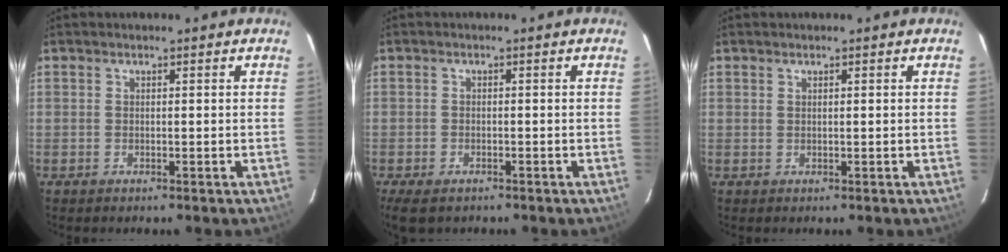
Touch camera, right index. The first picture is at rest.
{"total": 5.1, "force": [-3.6, 2.7, 2.4], "torque": [-0.061, -0.011, -0.063]}
{"total": 0.0}